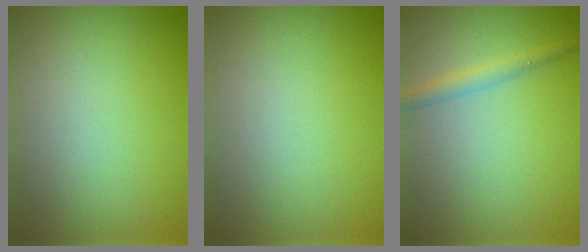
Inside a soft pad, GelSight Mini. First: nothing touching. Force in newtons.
{"total": 0.0}
{"total": 1.9, "press": 1.9, "slide": 0.0}